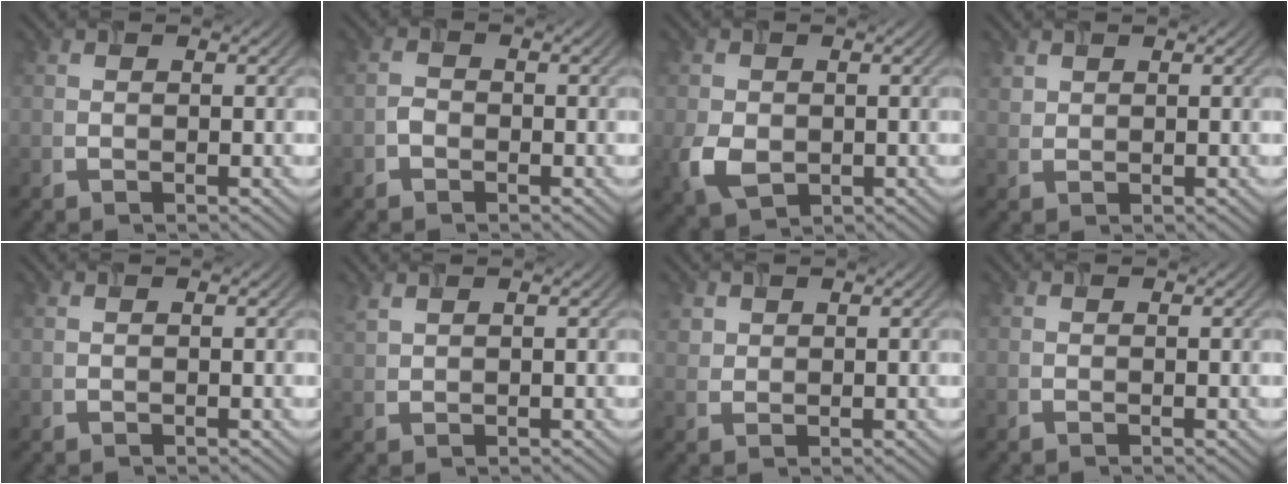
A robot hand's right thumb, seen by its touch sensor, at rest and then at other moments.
{"total": 1.3, "force": [-0.8, 0.9, 0.4], "torque": [-0.006, 0.000, -0.020]}
{"total": 4.4, "force": [-0.9, 3.4, 2.7], "torque": [-0.064, -0.012, -0.017]}
{"total": 1.3, "force": [0.9, 0.8, 0.4], "torque": [-0.012, -0.001, 0.023]}
{"total": 0.0}
{"total": 1.7, "force": [1.4, 0.4, 0.8], "torque": [-0.028, 0.005, 0.035]}
{"total": 1.7, "force": [1.0, 1.3, 0.4], "torque": [-0.014, -0.001, 0.023]}
{"total": 0.0}